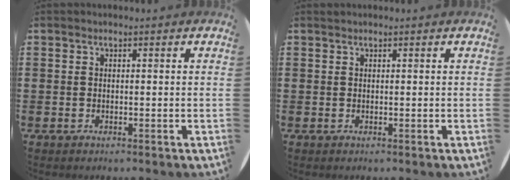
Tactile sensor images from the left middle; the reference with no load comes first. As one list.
[{"total": 0.0}]